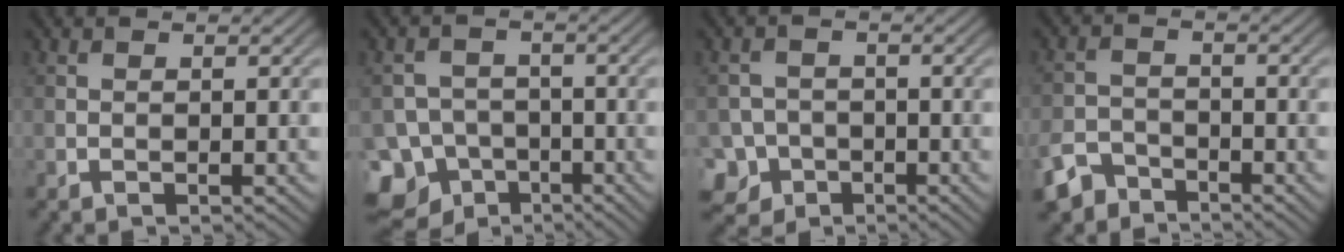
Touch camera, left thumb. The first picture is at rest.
{"total": 12.2, "force": [-7.8, 9.0, 2.7], "torque": [-0.070, -0.036, -0.139]}
{"total": 5.5, "force": [-3.0, 4.4, 1.4], "torque": [-0.021, -0.006, -0.064]}
{"total": 5.1, "force": [-4.2, 2.5, 1.4], "torque": [-0.026, -0.006, -0.090]}